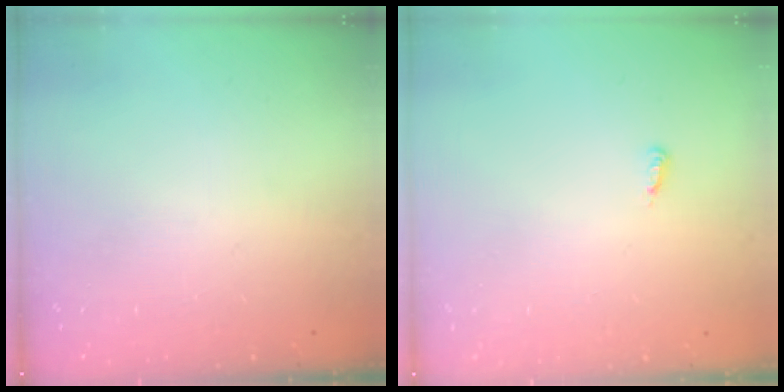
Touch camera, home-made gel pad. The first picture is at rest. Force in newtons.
{"total": 3.7, "press": 3.7, "slide": 0.2}